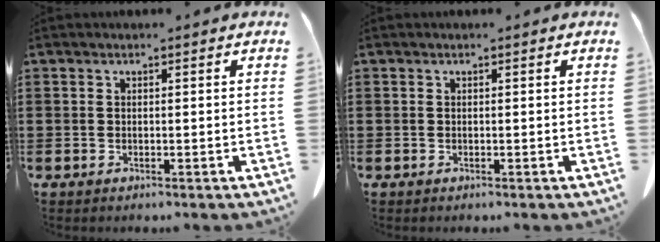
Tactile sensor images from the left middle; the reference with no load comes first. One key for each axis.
{"total": 0.0}